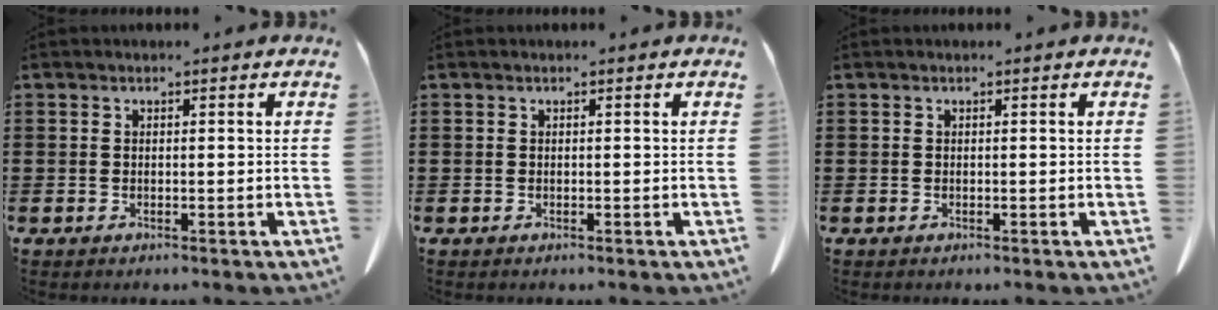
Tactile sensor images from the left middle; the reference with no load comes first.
{"total": 0.0}
{"total": 0.0}